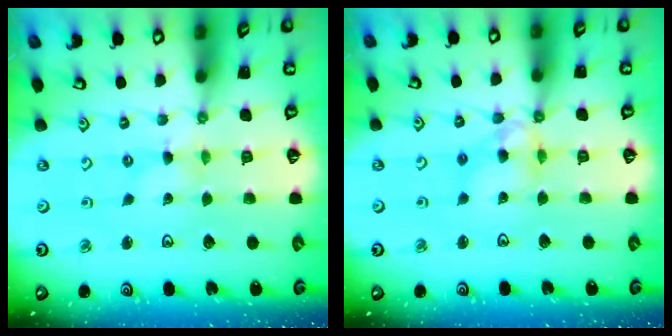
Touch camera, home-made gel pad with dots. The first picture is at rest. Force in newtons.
{"total": 9.1, "press": 9.1, "slide": 0.7}